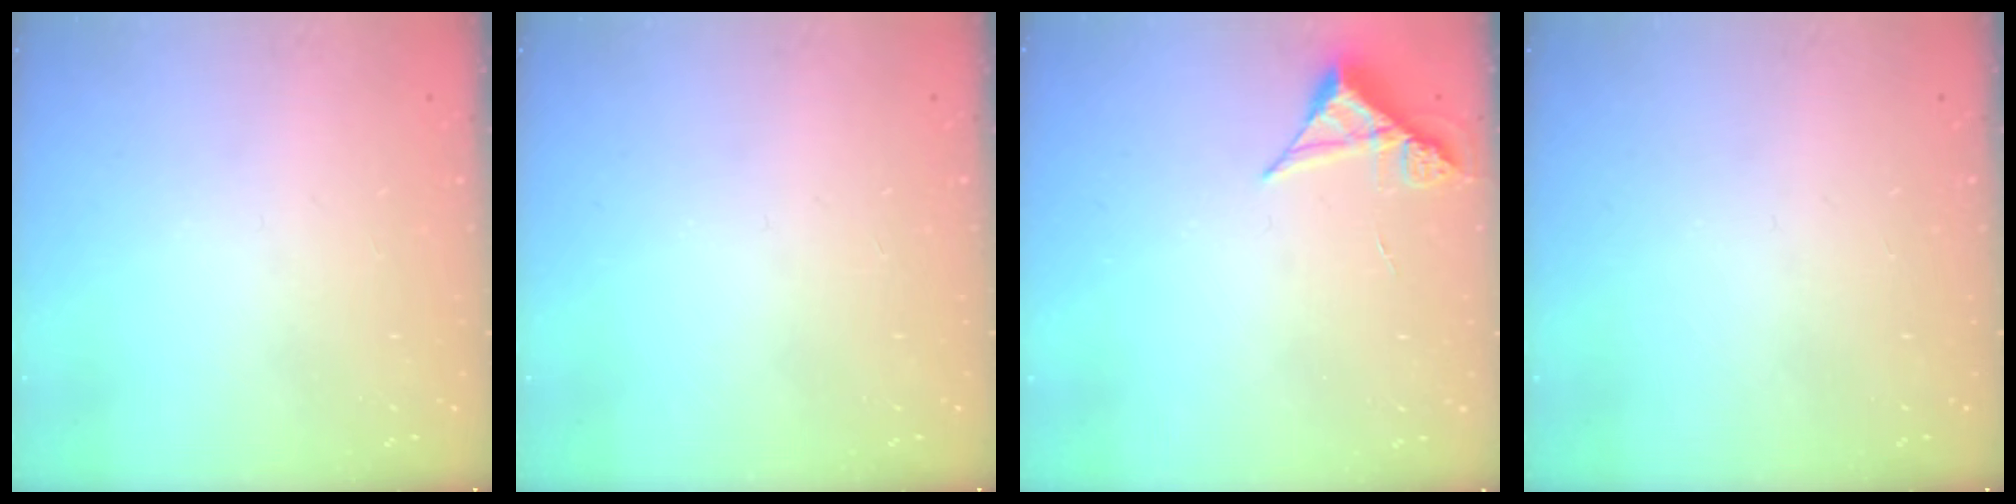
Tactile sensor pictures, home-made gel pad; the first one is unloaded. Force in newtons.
{"total": 0.0}
{"total": 4.9, "press": 4.9, "slide": 0.4}
{"total": 0.0}